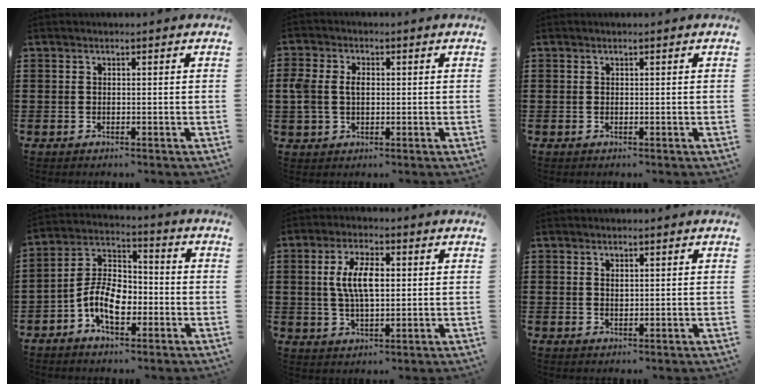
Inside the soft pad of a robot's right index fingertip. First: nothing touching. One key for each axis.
{"total": 3.7, "fx": 0.2, "fy": 2.7, "fz": 2.5, "tx": -0.070, "ty": 0.006, "tz": -0.003}
{"total": 0.0}
{"total": 8.7, "fx": -3.4, "fy": 5.1, "fz": 6.2, "tx": -0.145, "ty": 0.005, "tz": -0.068}
{"total": 7.1, "fx": 0.9, "fy": 3.0, "fz": 6.3, "tx": -0.133, "ty": 0.008, "tz": 0.011}
{"total": 0.8, "fx": 0.5, "fy": 0.5, "fz": 0.5, "tx": -0.011, "ty": 0.003, "tz": 0.009}